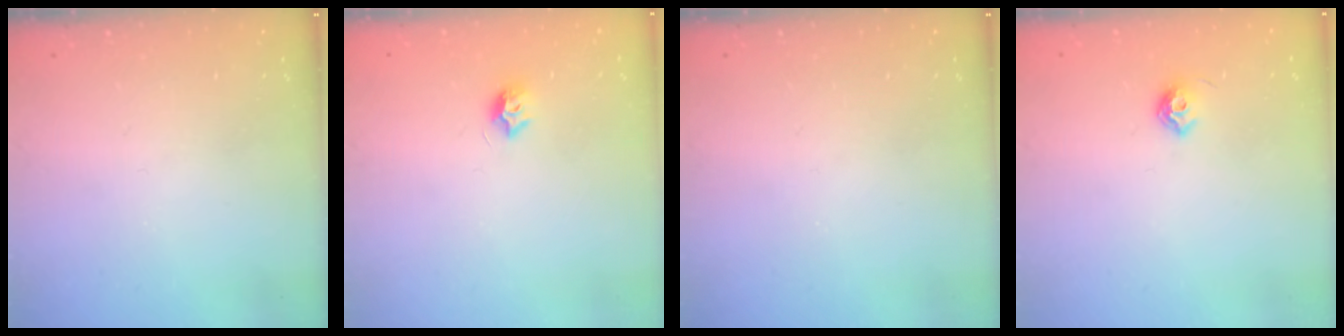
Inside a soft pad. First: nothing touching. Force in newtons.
{"total": 7.4, "press": 7.4, "slide": 0.6}
{"total": 0.0}
{"total": 6.4, "press": 6.3, "slide": 1.1}